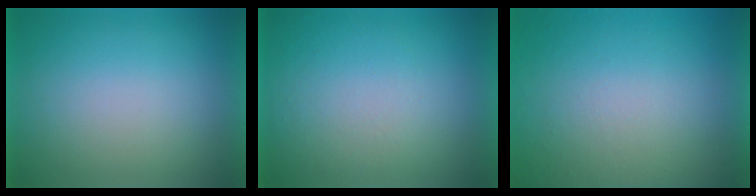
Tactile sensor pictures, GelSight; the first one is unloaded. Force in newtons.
{"total": 1.0}
{"total": 8.3}